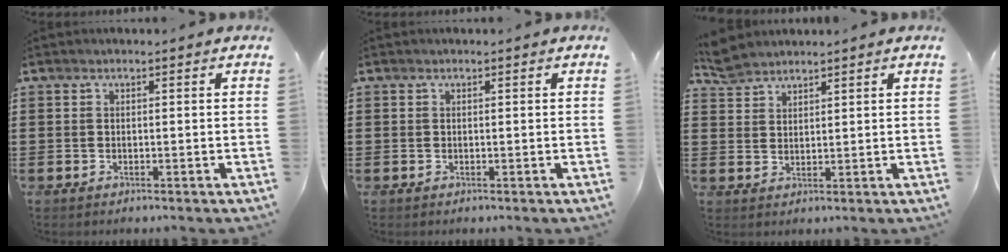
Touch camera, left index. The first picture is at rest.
{"total": 0.0}
{"total": 3.1, "force": [2.9, 0.9, 0.6], "torque": [-0.020, -0.003, 0.057]}